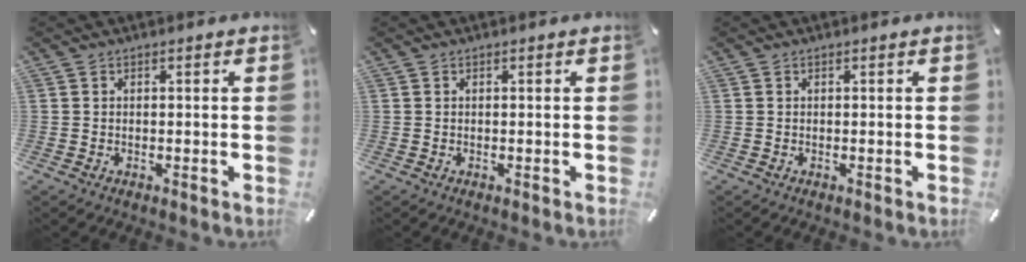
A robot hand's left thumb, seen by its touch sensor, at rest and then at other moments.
{"total": 0.0}
{"total": 0.0}